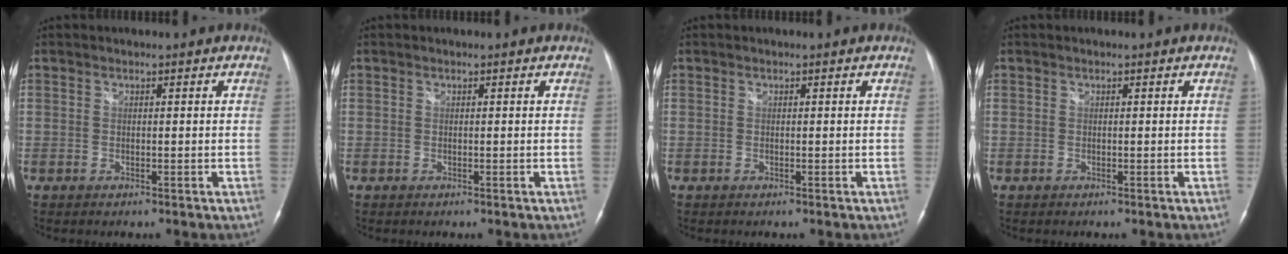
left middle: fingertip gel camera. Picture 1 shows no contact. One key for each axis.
{"total": 0.0}
{"total": 0.0}
{"total": 0.0}